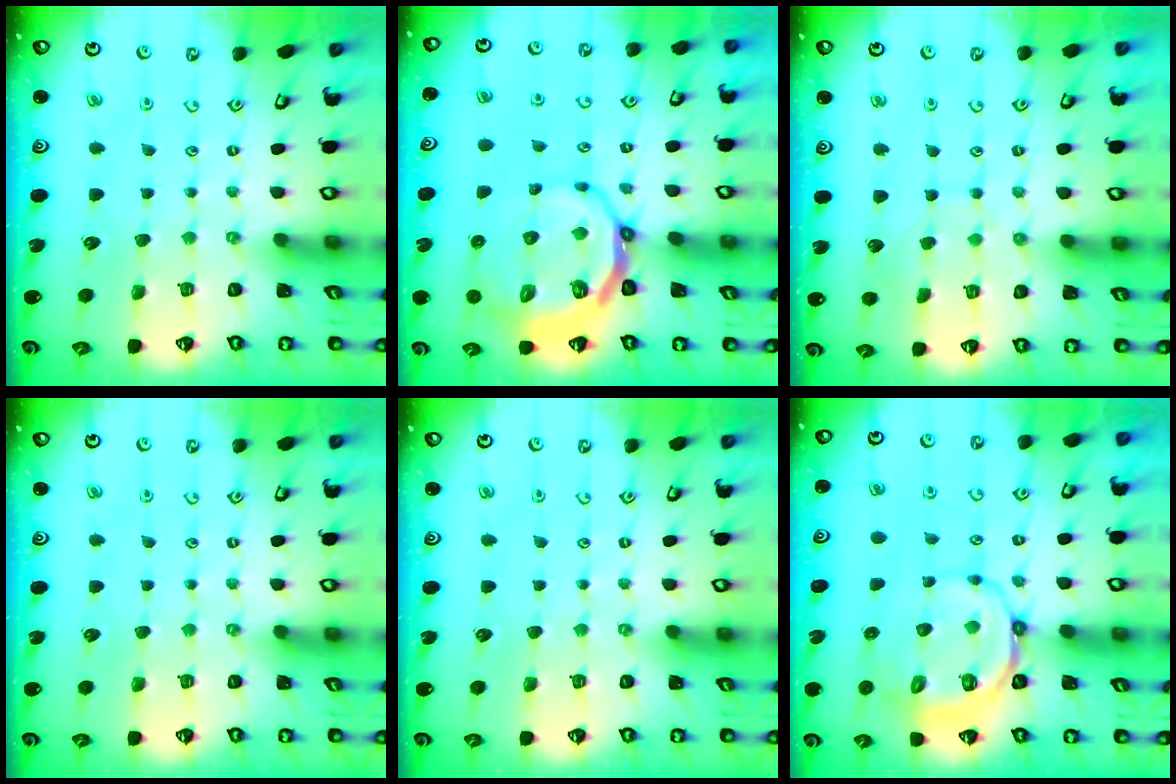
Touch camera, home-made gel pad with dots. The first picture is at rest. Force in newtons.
{"total": 11.4, "press": 10.9, "slide": 3.5}
{"total": 5.0, "press": 5.0, "slide": 0.4}
{"total": 0.0}
{"total": 0.0}
{"total": 9.8, "press": 9.5, "slide": 2.4}